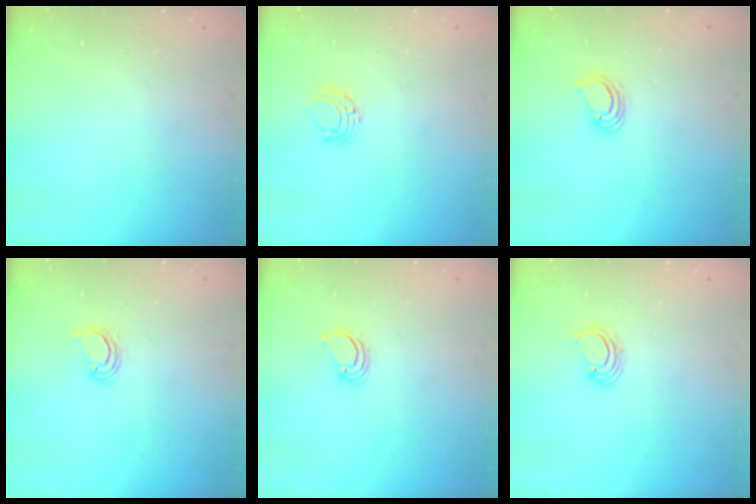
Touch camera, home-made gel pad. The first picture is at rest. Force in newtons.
{"total": 5.5, "press": 5.4, "slide": 0.6}
{"total": 4.0, "press": 3.9, "slide": 0.3}
{"total": 2.8, "press": 2.8, "slide": 0.2}
{"total": 3.4, "press": 3.4, "slide": 0.1}
{"total": 2.5, "press": 2.5, "slide": 0.3}